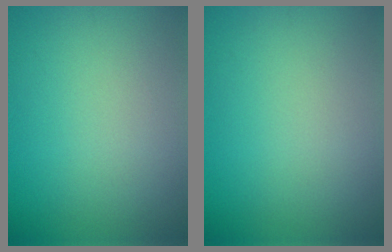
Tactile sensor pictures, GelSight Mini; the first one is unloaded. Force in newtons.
{"total": 0.0}